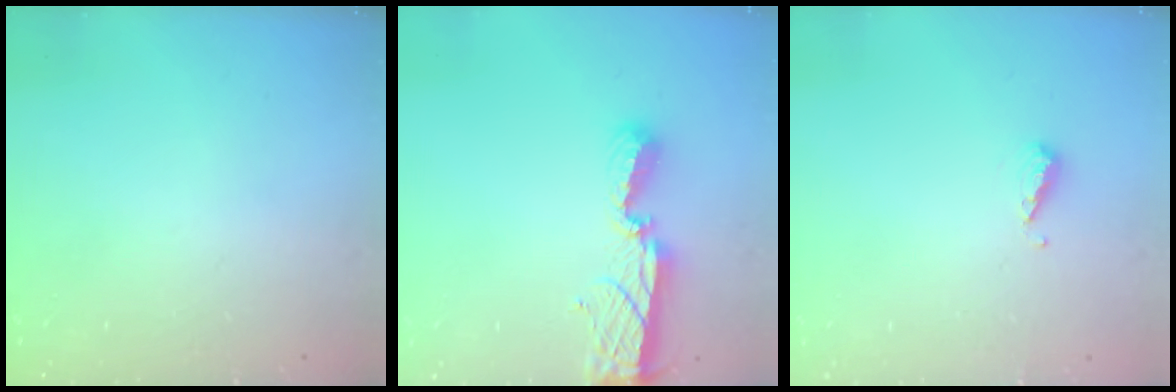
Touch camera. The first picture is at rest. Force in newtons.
{"total": 8.7, "press": 8.7, "slide": 0.7}
{"total": 3.8, "press": 3.7, "slide": 0.3}